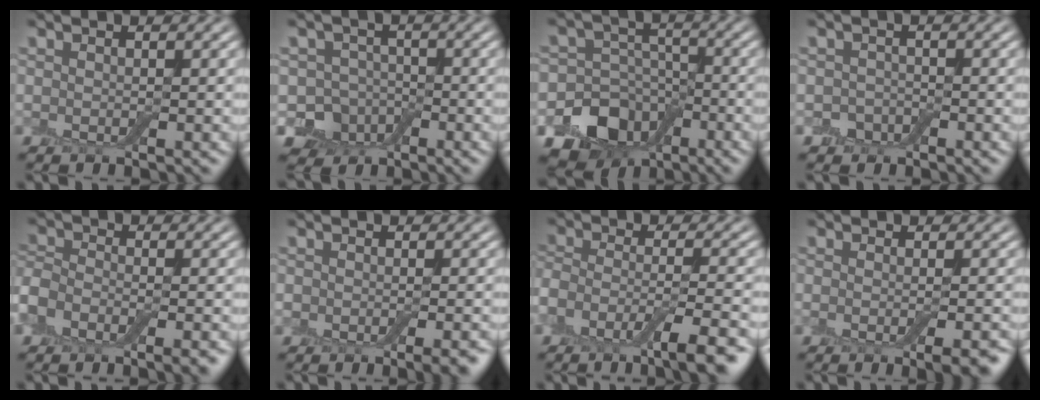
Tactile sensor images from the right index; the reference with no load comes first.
{"total": 4.9, "force": [-2.2, 4.1, 1.5], "torque": [-0.009, 0.007, -0.048]}
{"total": 10.4, "force": [-6.0, 7.9, 3.1], "torque": [-0.034, -0.013, -0.108]}
{"total": 1.5, "force": [-0.9, 1.2, 0.3], "torque": [0.002, 0.003, -0.020]}
{"total": 5.6, "force": [-3.4, 2.9, 3.3], "torque": [-0.050, 0.001, -0.069]}
{"total": 4.4, "force": [-2.9, 1.8, 2.7], "torque": [-0.026, -0.001, -0.026]}
{"total": 6.9, "force": [-4.4, 1.7, 5.0], "torque": [-0.082, -0.001, -0.085]}
{"total": 4.4, "force": [-1.6, 1.6, 3.7], "torque": [-0.029, 0.002, -0.019]}